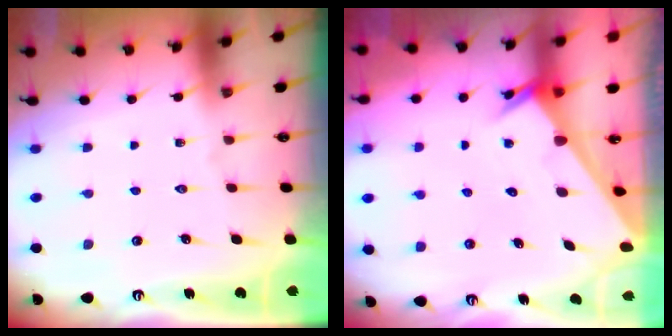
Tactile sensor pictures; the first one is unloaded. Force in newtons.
{"total": 1.8, "press": 1.8, "slide": 0.1}